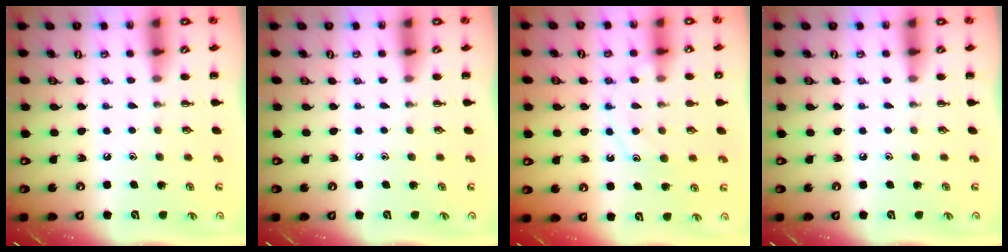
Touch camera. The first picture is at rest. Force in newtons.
{"total": 0.0}
{"total": 11.9, "press": 11.9, "slide": 0.8}
{"total": 0.0}